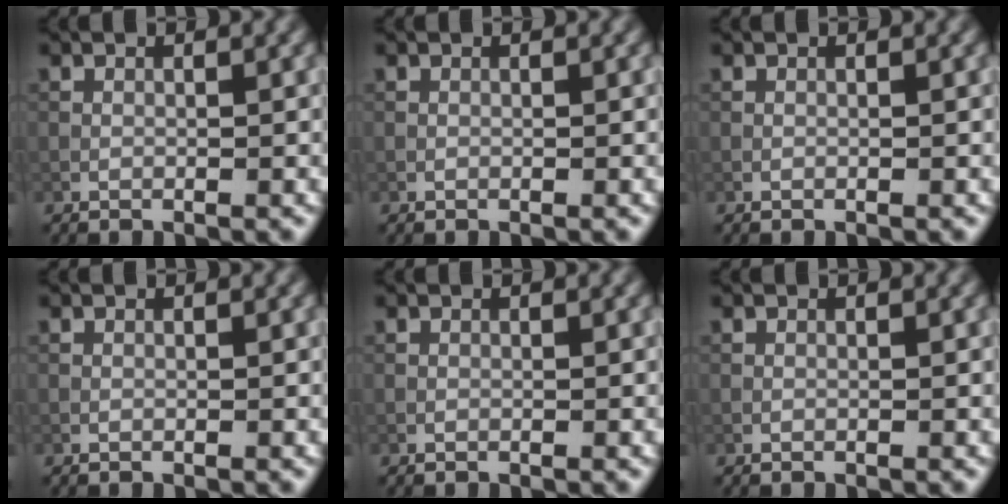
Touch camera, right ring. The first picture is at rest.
{"total": 0.0}
{"total": 0.0}
{"total": 0.0}
{"total": 0.0}
{"total": 0.0}